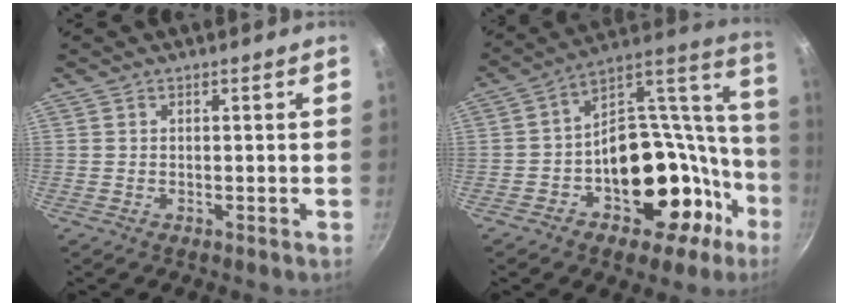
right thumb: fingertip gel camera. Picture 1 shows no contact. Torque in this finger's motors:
{"motor_torque": [1.57, 1.33, 1.81, -0.96, 0.18]}